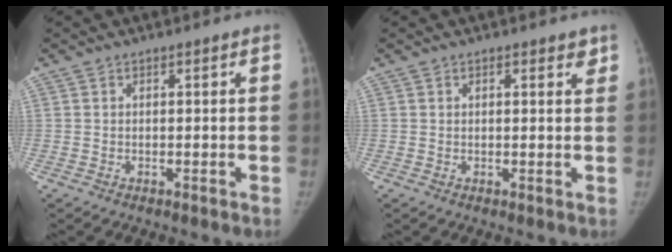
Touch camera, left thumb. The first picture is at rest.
{"total": 2.0, "force": [1.2, 0.8, 1.3], "torque": [-0.002, -0.004, 0.013]}